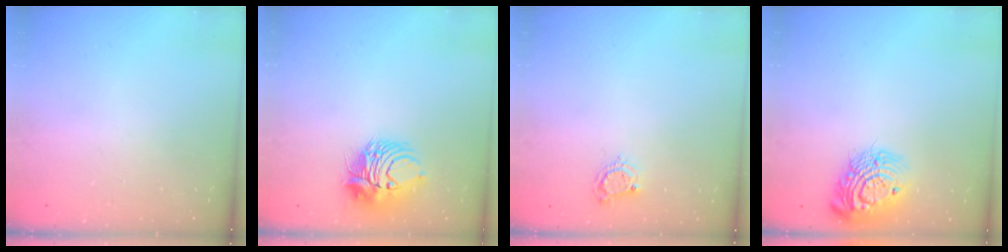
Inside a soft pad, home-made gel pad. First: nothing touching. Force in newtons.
{"total": 9.4, "press": 9.4, "slide": 0.5}
{"total": 5.2, "press": 5.1, "slide": 0.6}
{"total": 15.4, "press": 15.3, "slide": 1.2}